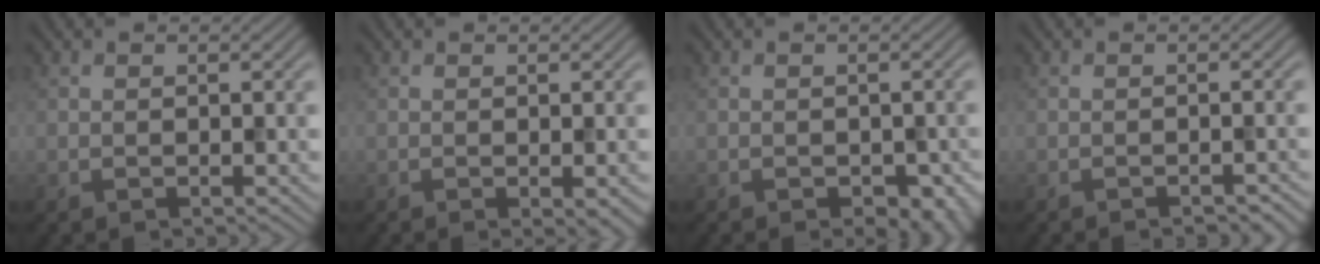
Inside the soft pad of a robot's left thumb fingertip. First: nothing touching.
{"total": 2.2, "force": [-0.7, 0.4, 2.0], "torque": [-0.032, -0.004, -0.008]}
{"total": 4.1, "force": [-2.3, 2.2, 2.5], "torque": [-0.040, -0.015, -0.017]}
{"total": 1.4, "force": [-1.3, 0.2, 0.5], "torque": [0.000, 0.002, -0.020]}